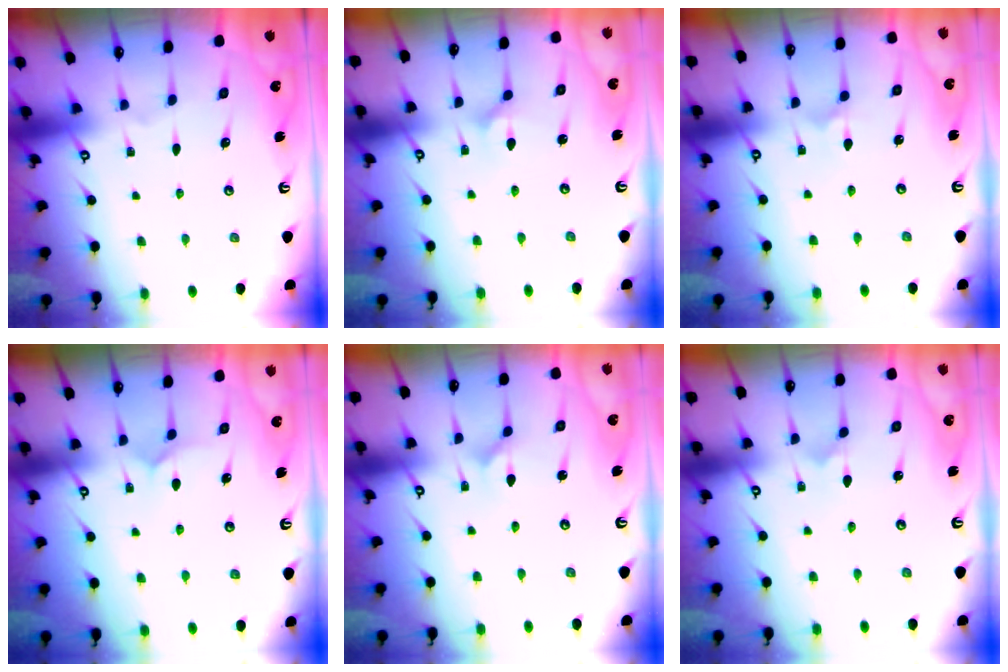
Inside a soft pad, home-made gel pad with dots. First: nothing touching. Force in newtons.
{"total": 2.7, "press": 2.6, "slide": 0.7}
{"total": 1.1, "press": 1.0, "slide": 0.2}
{"total": 4.6, "press": 4.5, "slide": 0.5}
{"total": 0.9, "press": 0.9, "slide": 0.0}
{"total": 1.3, "press": 1.3, "slide": 0.2}